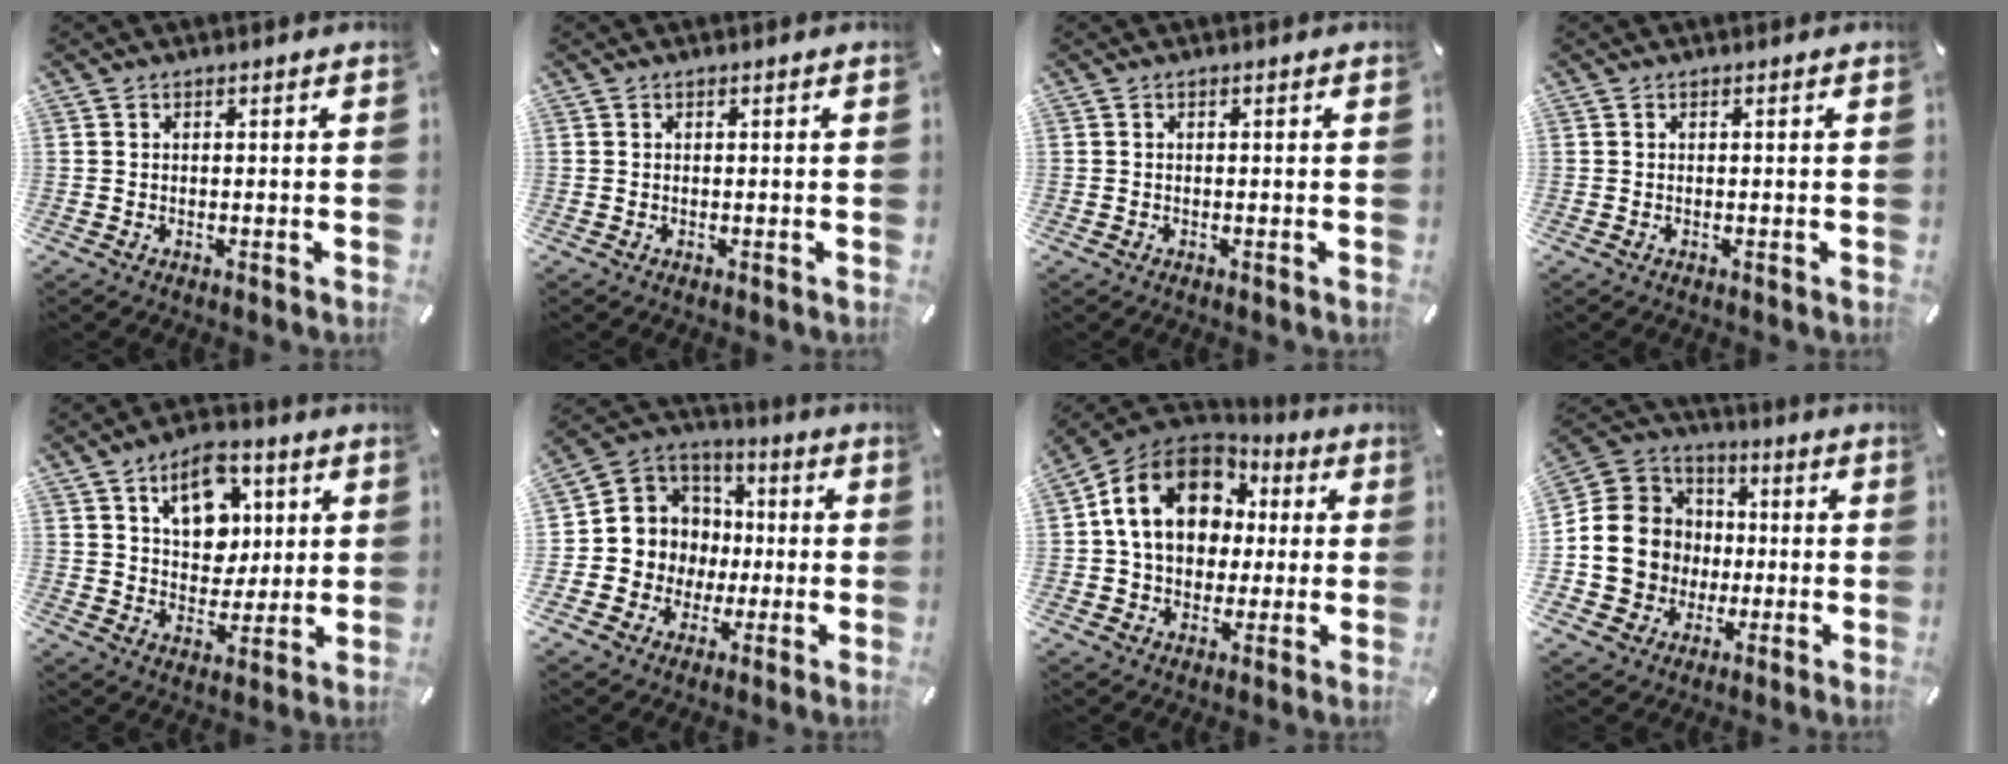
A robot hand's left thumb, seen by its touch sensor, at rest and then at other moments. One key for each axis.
{"total": 0.0}
{"total": 0.0}
{"total": 0.0}
{"total": 12.0, "fx": 5.3, "fy": 8.9, "fz": 6.1, "tx": -0.083, "ty": -0.017, "tz": 0.094}
{"total": 11.1, "fx": -0.8, "fy": 11.1, "fz": 0.2, "tx": -0.017, "ty": -0.013, "tz": 0.000}
{"total": 15.8, "fx": 3.0, "fy": 12.9, "fz": 8.5, "tx": -0.172, "ty": 0.005, "tz": 0.059}
{"total": 14.8, "fx": -1.5, "fy": 14.3, "fz": 3.7, "tx": -0.075, "ty": 0.002, "tz": -0.015}